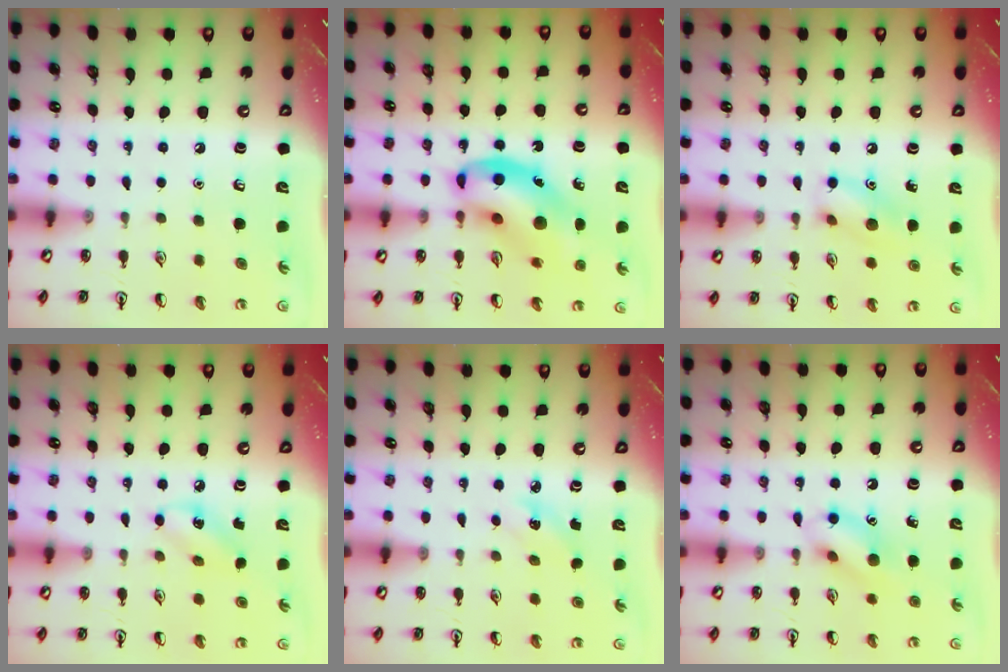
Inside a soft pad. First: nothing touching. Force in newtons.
{"total": 14.0, "press": 13.5, "slide": 3.5}
{"total": 9.4, "press": 9.4, "slide": 0.5}
{"total": 3.5, "press": 3.4, "slide": 1.1}
{"total": 2.1, "press": 2.0, "slide": 0.8}
{"total": 10.7, "press": 10.7, "slide": 1.0}